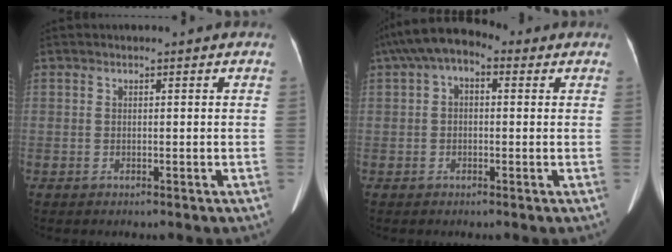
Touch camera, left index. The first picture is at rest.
{"total": 7.2, "force": [2.9, 3.8, 5.4], "torque": [-0.098, 0.048, 0.044]}